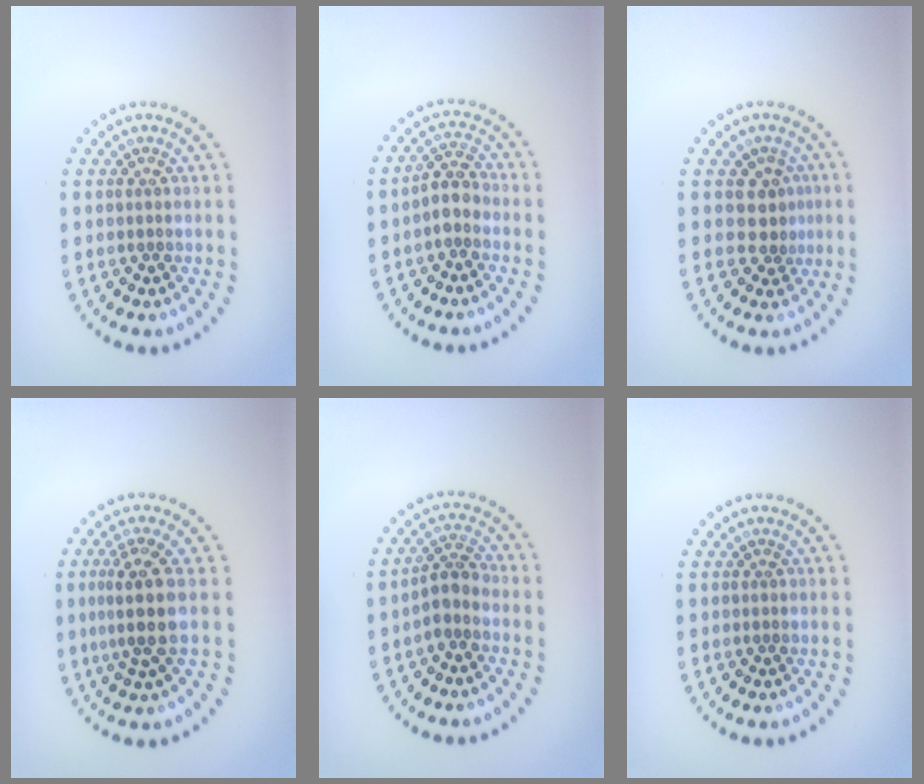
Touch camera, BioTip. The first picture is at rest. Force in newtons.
{"total": 2.4, "press": 2.0, "slide": 1.3}
{"total": 2.0, "press": 1.5, "slide": 1.4}
{"total": 3.6, "press": 2.9, "slide": 2.3}
{"total": 2.5, "press": 2.0, "slide": 1.5}
{"total": 0.0}